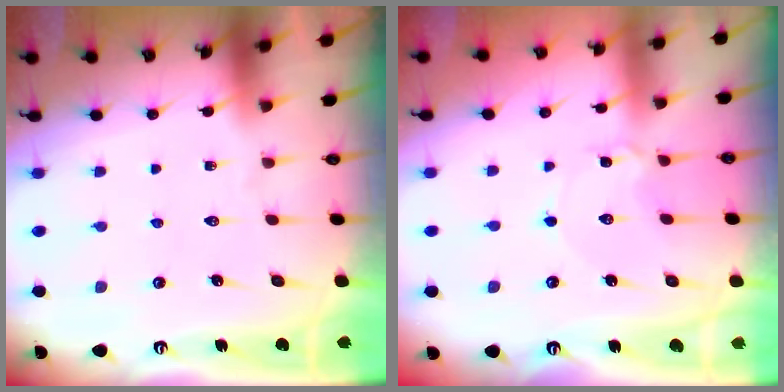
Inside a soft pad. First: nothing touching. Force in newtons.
{"total": 2.3, "press": 2.3, "slide": 0.2}